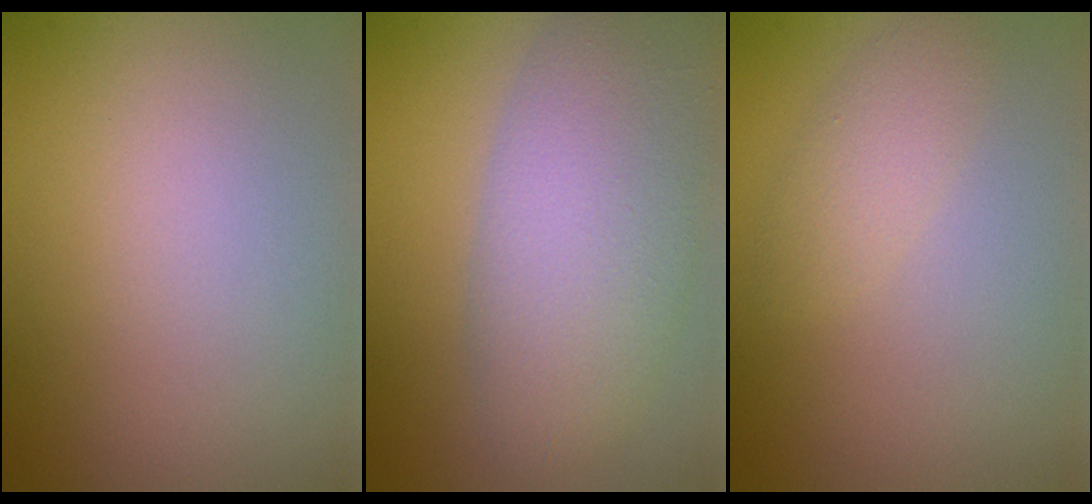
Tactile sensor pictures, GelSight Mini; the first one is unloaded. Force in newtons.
{"total": 7.3, "press": 7.3, "slide": 0.1}
{"total": 1.6, "press": 1.6, "slide": 0.0}